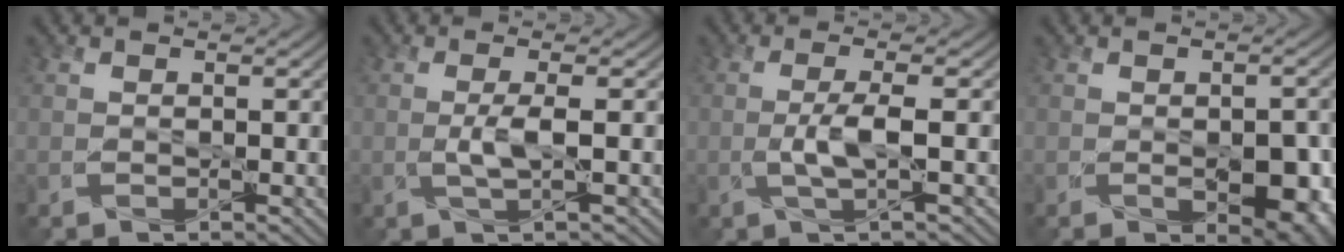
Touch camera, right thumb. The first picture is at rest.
{"total": 2.7, "force": [-0.1, 0.4, 2.7], "torque": [-0.055, 0.003, -0.005]}
{"total": 3.5, "force": [-0.5, 0.6, 3.4], "torque": [-0.072, 0.004, -0.016]}
{"total": 6.0, "force": [-1.4, 3.4, 4.7], "torque": [-0.068, -0.027, -0.005]}